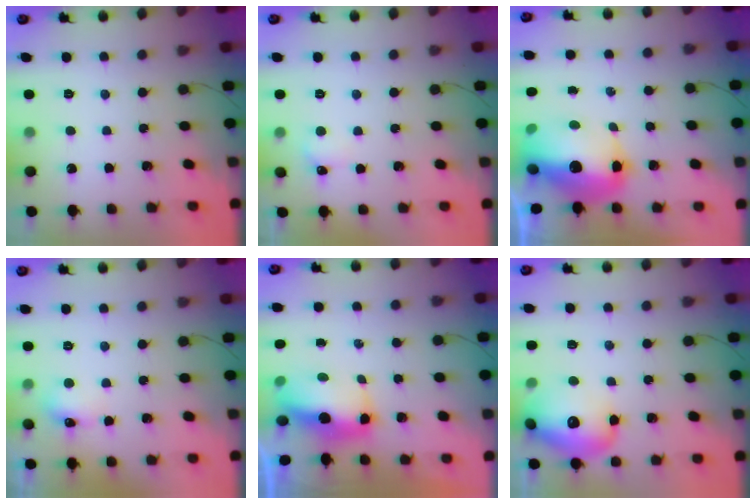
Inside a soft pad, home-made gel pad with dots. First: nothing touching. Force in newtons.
{"total": 3.5, "press": 3.3, "slide": 1.0}
{"total": 16.5, "press": 16.1, "slide": 3.8}
{"total": 5.8, "press": 5.7, "slide": 1.3}
{"total": 8.2, "press": 8.1, "slide": 1.0}
{"total": 17.0, "press": 16.9, "slide": 2.0}